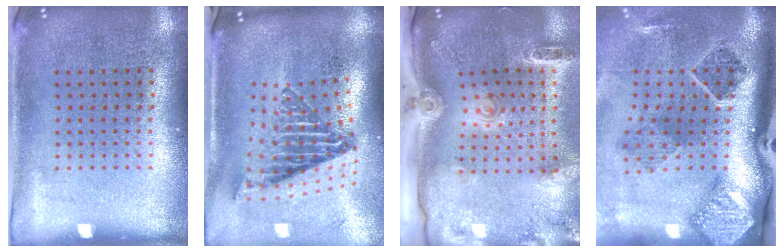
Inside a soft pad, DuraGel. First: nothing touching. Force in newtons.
{"total": 2.4, "press": 1.6, "slide": 1.8}
{"total": 2.8, "press": 2.1, "slide": 1.9}
{"total": 3.0, "press": 1.9, "slide": 2.3}